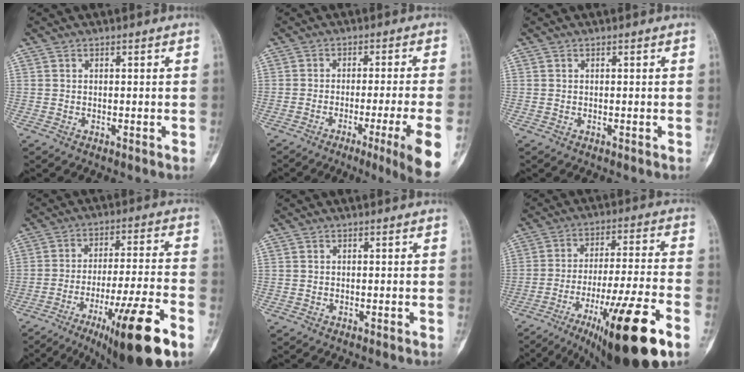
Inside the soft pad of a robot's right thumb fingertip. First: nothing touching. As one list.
[{"total": 11.0, "force": [-5.1, -0.8, 9.7], "torque": [-0.142, -0.003, -0.075]}, {"total": 0.0}, {"total": 18.8, "force": [-9.9, 2.4, 15.9], "torque": [-0.244, 0.037, -0.151]}, {"total": 0.0}, {"total": 22.1, "force": [-11.4, 3.7, 18.6], "torque": [-0.281, 0.035, -0.177]}]